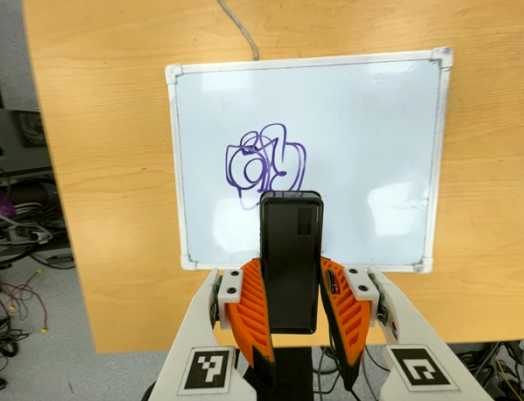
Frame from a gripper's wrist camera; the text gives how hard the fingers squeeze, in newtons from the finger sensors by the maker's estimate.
{"total": 6.1, "left": 4.1, "right": 8.1}